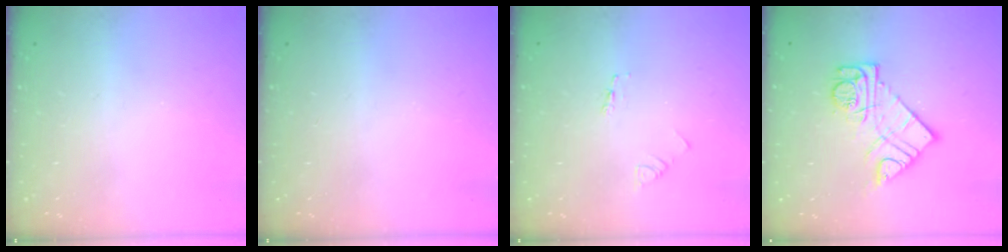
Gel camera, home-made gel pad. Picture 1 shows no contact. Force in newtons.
{"total": 0.0}
{"total": 1.8, "press": 1.8, "slide": 0.2}
{"total": 12.0, "press": 11.9, "slide": 1.1}